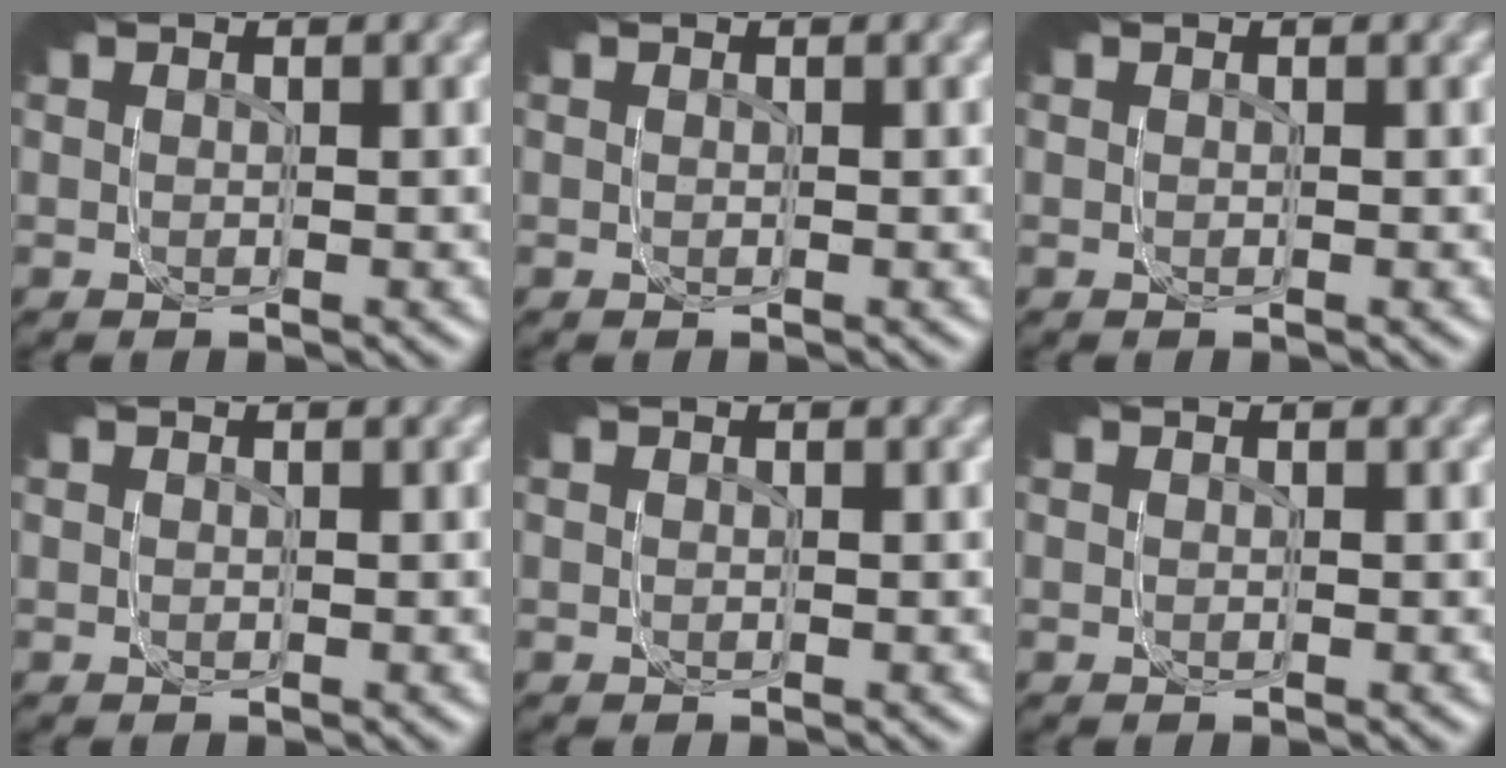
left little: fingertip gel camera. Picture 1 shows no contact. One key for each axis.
{"total": 0.0}
{"total": 0.0}
{"total": 0.0}
{"total": 0.0}
{"total": 0.0}